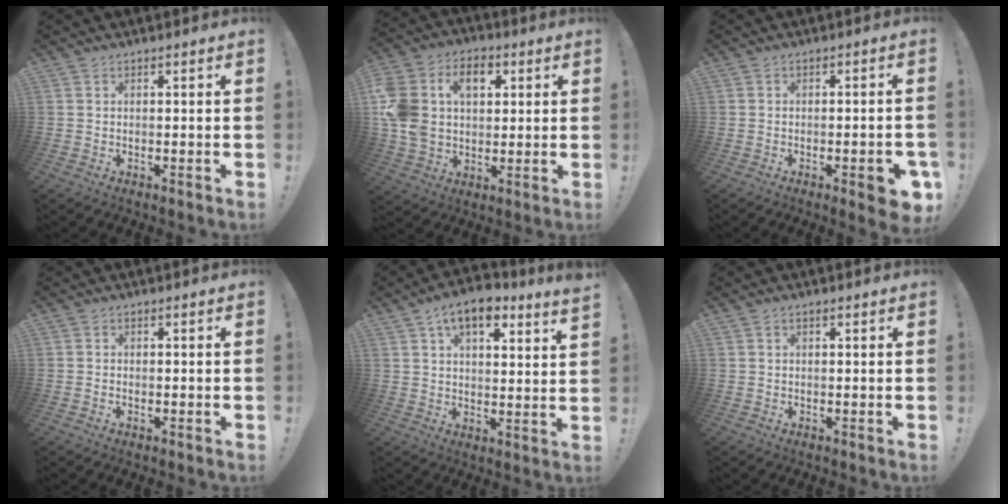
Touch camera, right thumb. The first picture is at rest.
{"total": 16.6, "force": [4.4, 12.7, 9.7], "torque": [-0.176, -0.001, 0.088]}
{"total": 6.3, "force": [-2.8, 1.5, 5.5], "torque": [-0.067, 0.007, -0.039]}
{"total": 0.5, "force": [-0.3, 0.3, 0.2], "torque": [-0.009, 0.003, -0.004]}
{"total": 9.5, "force": [6.2, 3.5, 6.4], "torque": [-0.100, -0.024, 0.109]}
{"total": 0.6, "force": [0.3, 0.4, 0.4], "torque": [-0.007, 0.000, 0.004]}